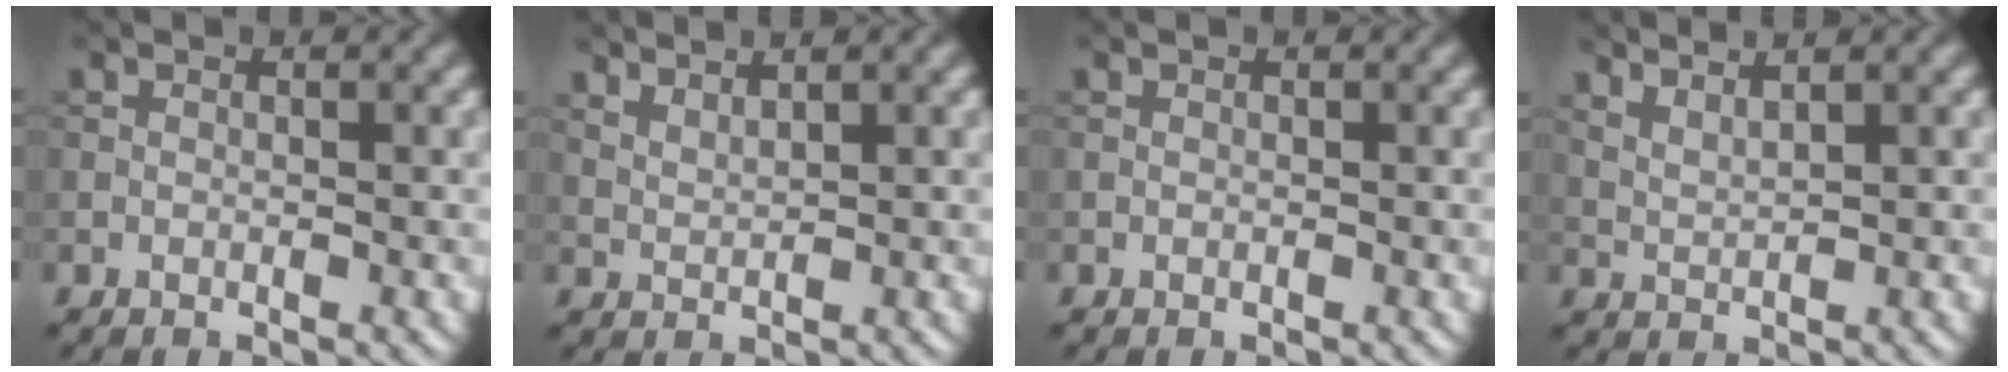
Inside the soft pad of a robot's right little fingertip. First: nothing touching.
{"total": 2.0, "force": [1.8, 0.3, 0.8], "torque": [-0.016, 0.000, 0.036]}
{"total": 0.0}
{"total": 2.8, "force": [2.3, 0.6, 1.5], "torque": [-0.021, 0.005, 0.039]}